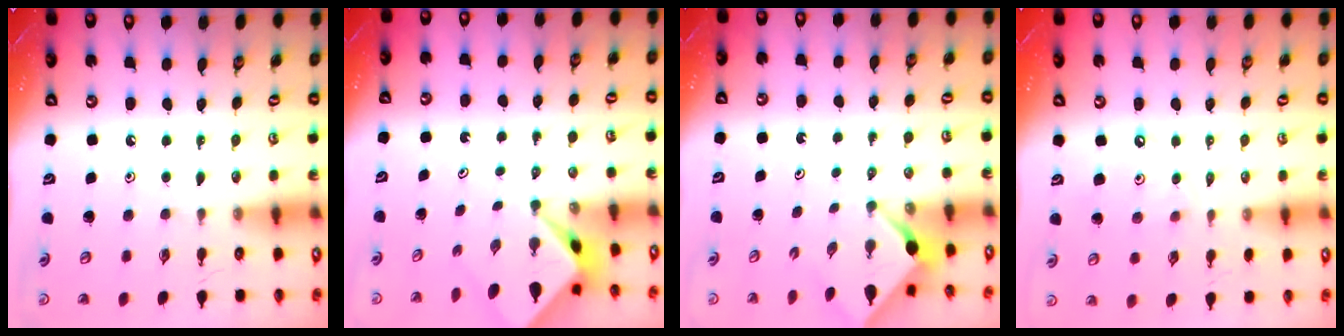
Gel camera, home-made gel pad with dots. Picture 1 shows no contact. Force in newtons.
{"total": 2.4, "press": 2.4, "slide": 0.2}
{"total": 2.5, "press": 2.5, "slide": 0.3}
{"total": 4.7, "press": 4.6, "slide": 0.5}